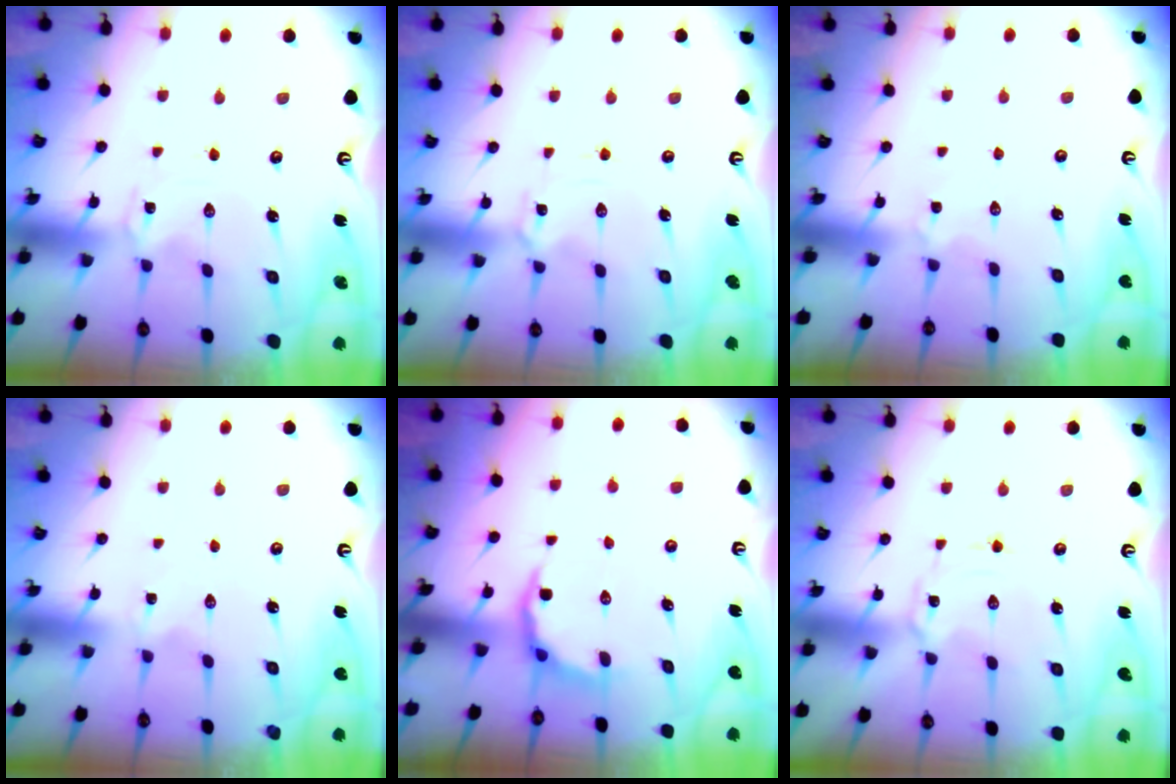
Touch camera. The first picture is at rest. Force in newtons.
{"total": 1.5, "press": 1.4, "slide": 0.2}
{"total": 2.1, "press": 2.0, "slide": 0.6}
{"total": 0.0}
{"total": 5.2, "press": 4.3, "slide": 2.8}
{"total": 1.7, "press": 1.7, "slide": 0.2}